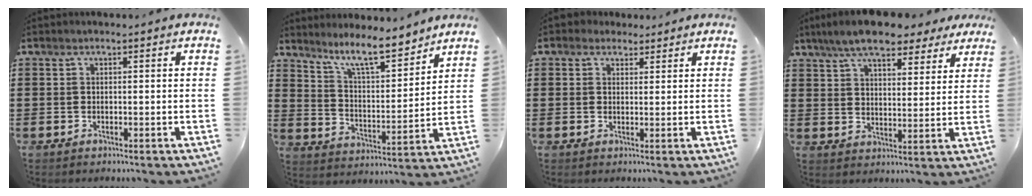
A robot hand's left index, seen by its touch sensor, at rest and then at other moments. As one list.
[{"total": 9.2, "force": [7.8, 1.2, 4.7], "torque": [-0.099, -0.039, 0.136]}, {"total": 2.1, "force": [1.7, 1.3, 0.2], "torque": [-0.011, 0.007, 0.032]}, {"total": 8.7, "force": [7.4, 2.2, 4.0], "torque": [-0.097, -0.012, 0.137]}]